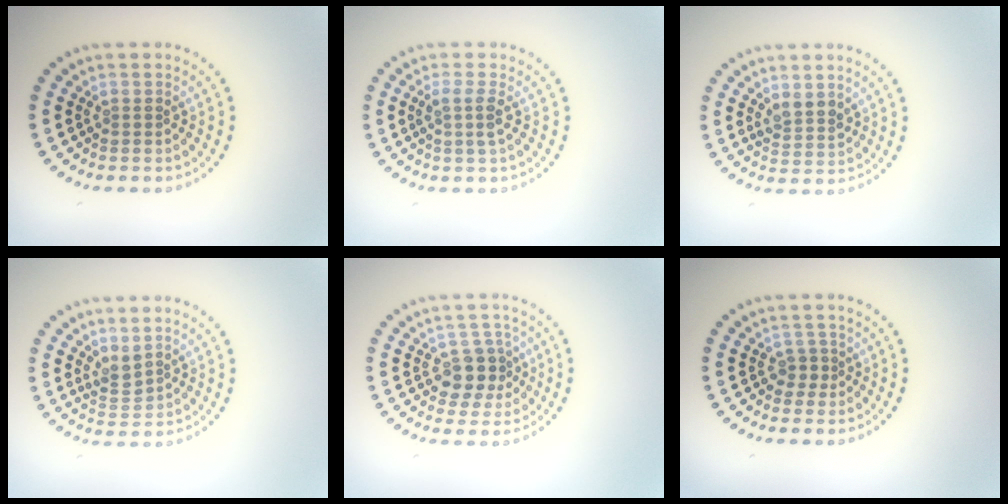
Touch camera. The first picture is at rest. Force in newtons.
{"total": 1.9, "press": 1.5, "slide": 1.1}
{"total": 2.1, "press": 1.9, "slide": 0.9}
{"total": 1.7, "press": 1.4, "slide": 1.0}
{"total": 3.6, "press": 3.3, "slide": 1.3}
{"total": 1.3, "press": 1.1, "slide": 0.7}